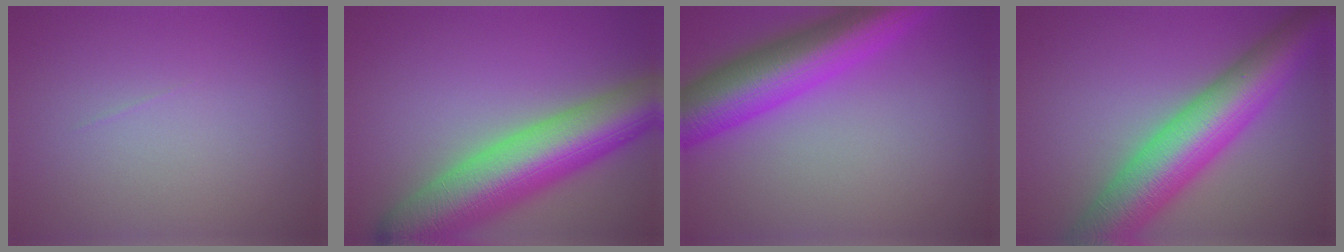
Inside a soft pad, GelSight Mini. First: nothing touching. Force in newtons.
{"total": 11.5, "press": 11.5, "slide": 0.4}
{"total": 9.6, "press": 9.6, "slide": 0.3}
{"total": 11.0, "press": 11.0, "slide": 0.3}